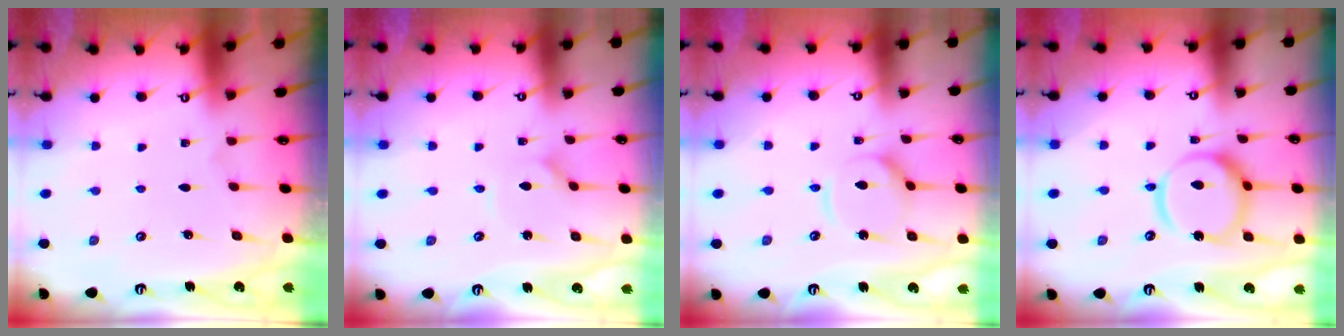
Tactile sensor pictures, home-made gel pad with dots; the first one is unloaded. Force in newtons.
{"total": 1.0, "press": 1.0, "slide": 0.2}
{"total": 8.8, "press": 8.7, "slide": 0.7}
{"total": 15.5, "press": 15.4, "slide": 1.9}